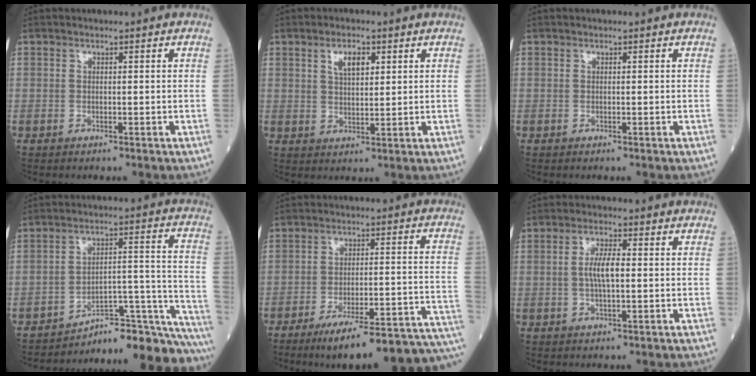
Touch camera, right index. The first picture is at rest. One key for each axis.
{"total": 4.0, "fx": 1.9, "fy": 1.6, "fz": 3.2, "tx": -0.060, "ty": 0.003, "tz": 0.034}
{"total": 0.0}
{"total": 17.7, "fx": -17.3, "fy": 0.5, "fz": 3.6, "tx": -0.001, "ty": 0.063, "tz": -0.235}
{"total": 19.5, "fx": -15.7, "fy": 1.2, "fz": 11.5, "tx": -0.098, "ty": 0.024, "tz": -0.219}
{"total": 4.5, "fx": 0.0, "fy": 1.0, "fz": 4.3, "tx": -0.092, "ty": 0.005, "tz": 0.000}